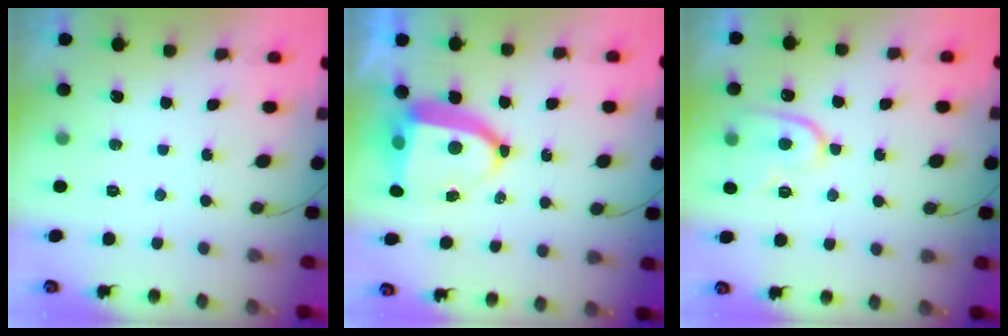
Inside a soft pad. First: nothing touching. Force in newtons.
{"total": 10.5, "press": 10.4, "slide": 1.2}
{"total": 11.2, "press": 11.1, "slide": 1.1}